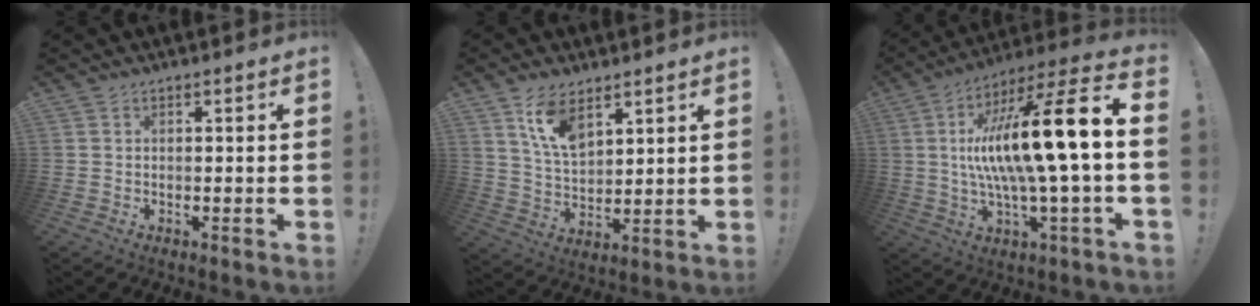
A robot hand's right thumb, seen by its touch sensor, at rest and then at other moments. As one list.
[{"total": 10.8, "force": [7.1, 5.5, 6.1], "torque": [-0.120, -0.029, 0.137]}, {"total": 21.7, "force": [1.2, 3.0, 21.5], "torque": [-0.390, -0.012, -0.001]}]